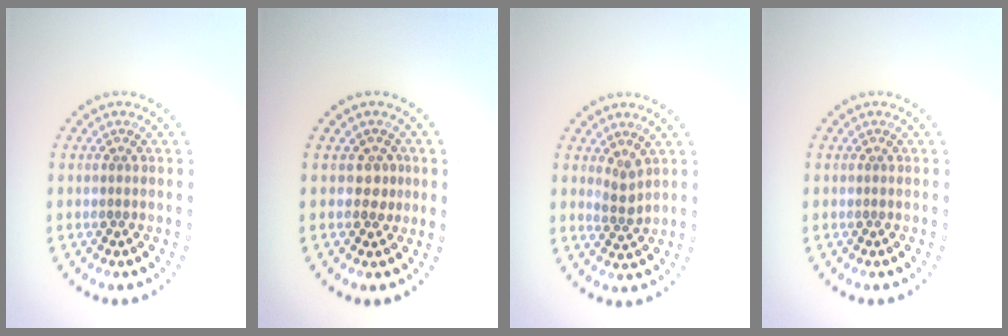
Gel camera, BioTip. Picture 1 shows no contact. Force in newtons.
{"total": 1.4, "press": 1.2, "slide": 0.7}
{"total": 1.5, "press": 1.2, "slide": 1.0}
{"total": 0.0}